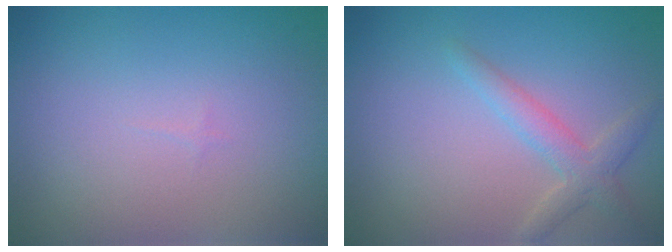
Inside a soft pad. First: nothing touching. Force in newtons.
{"total": 2.3, "press": 2.3, "slide": 0.1}